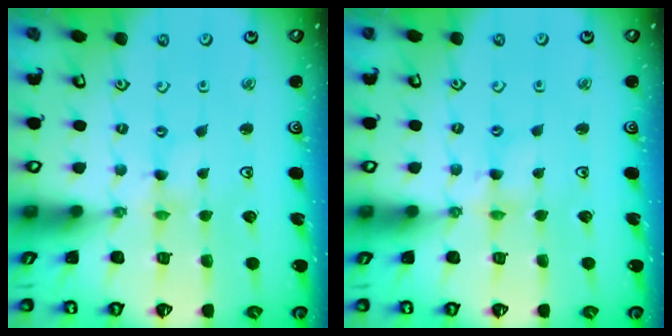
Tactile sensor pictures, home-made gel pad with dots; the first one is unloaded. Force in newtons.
{"total": 2.3, "press": 2.3, "slide": 0.3}